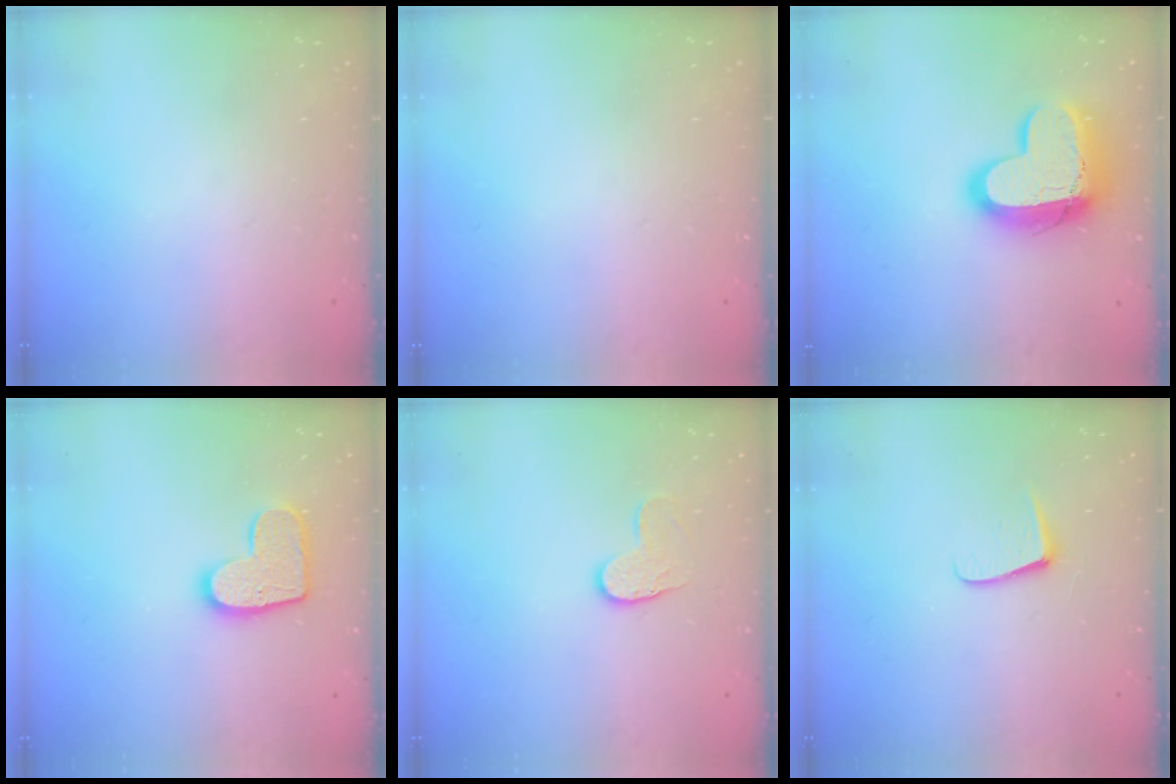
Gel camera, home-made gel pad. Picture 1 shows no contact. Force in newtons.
{"total": 0.0}
{"total": 16.2, "press": 16.1, "slide": 1.3}
{"total": 11.6, "press": 11.6, "slide": 0.6}
{"total": 6.4, "press": 6.4, "slide": 0.6}
{"total": 5.9, "press": 5.8, "slide": 0.5}